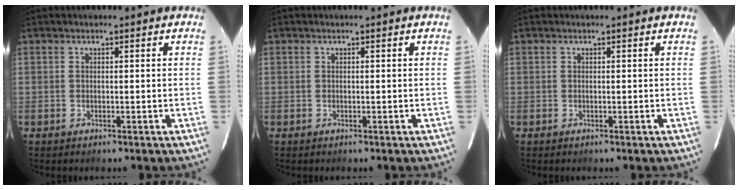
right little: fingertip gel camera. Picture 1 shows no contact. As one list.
[{"total": 0.0}, {"total": 0.0}]